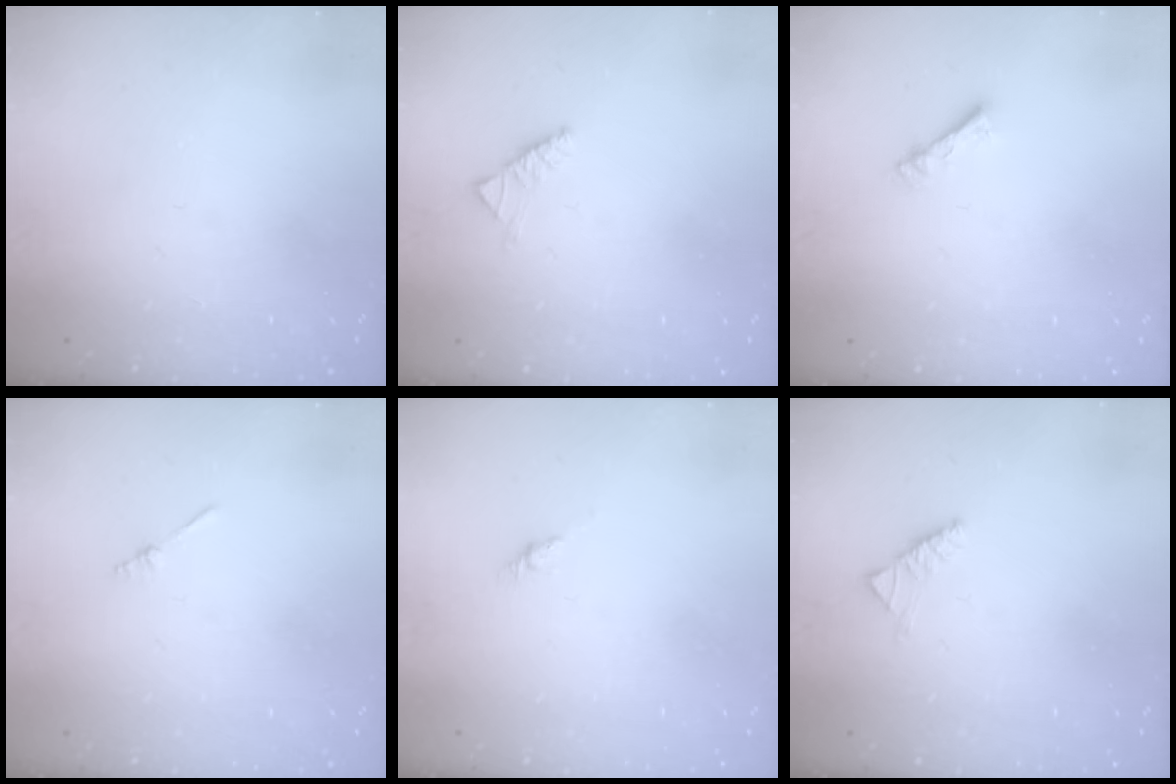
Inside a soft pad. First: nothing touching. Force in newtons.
{"total": 2.6, "press": 2.5, "slide": 0.8}
{"total": 2.4, "press": 2.4, "slide": 0.4}
{"total": 1.3, "press": 1.3, "slide": 0.3}
{"total": 3.0, "press": 2.9, "slide": 0.7}
{"total": 2.6, "press": 2.5, "slide": 0.8}